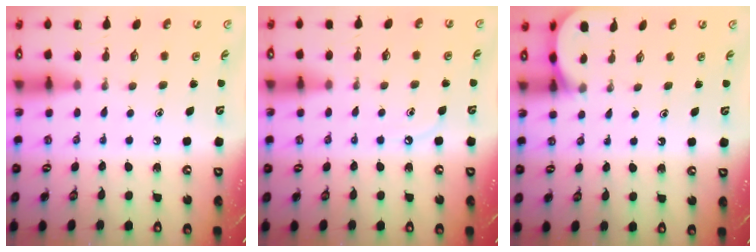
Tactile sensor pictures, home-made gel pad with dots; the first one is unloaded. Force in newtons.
{"total": 4.8, "press": 4.8, "slide": 0.6}
{"total": 2.5, "press": 2.5, "slide": 0.3}